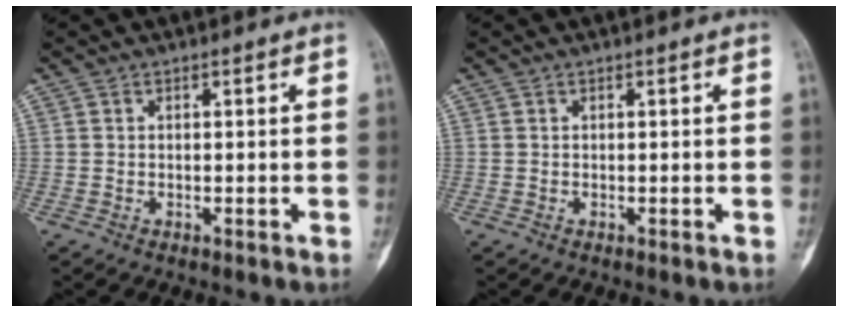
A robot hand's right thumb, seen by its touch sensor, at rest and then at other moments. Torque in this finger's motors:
{"motor_torque": [0.00, 0.01, 0.04, -0.05, 0.03]}